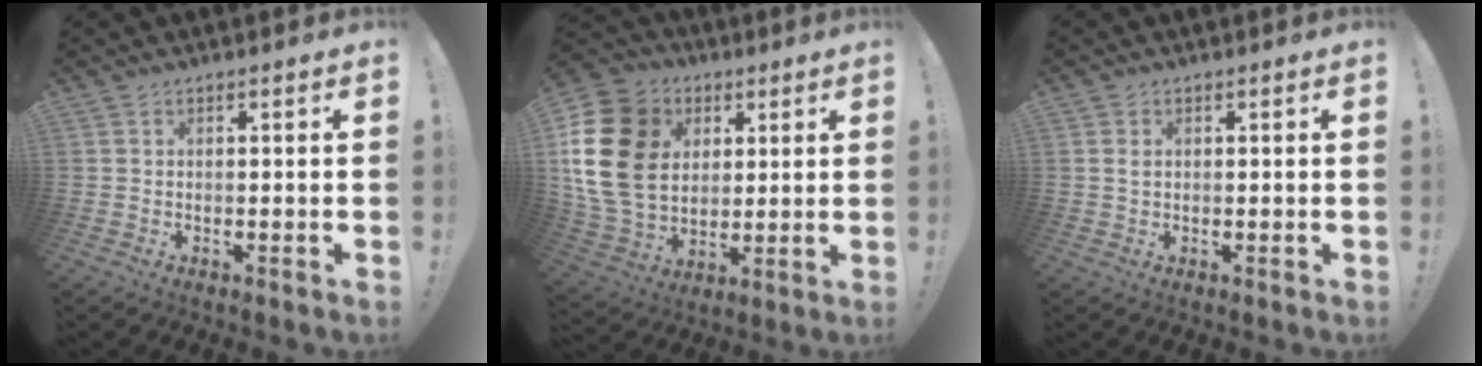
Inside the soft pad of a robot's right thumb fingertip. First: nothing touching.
{"total": 21.6, "force": [4.1, 16.7, 13.0], "torque": [-0.241, -0.006, 0.093]}
{"total": 1.0, "force": [0.3, 0.8, 0.6], "torque": [-0.012, 0.003, 0.005]}